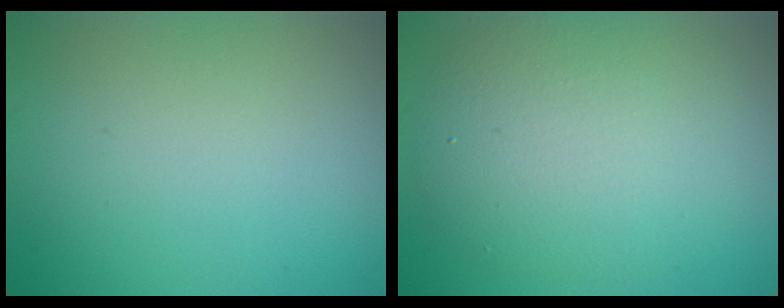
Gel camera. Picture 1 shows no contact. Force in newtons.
{"total": 6.8, "press": 6.8, "slide": 0.7}